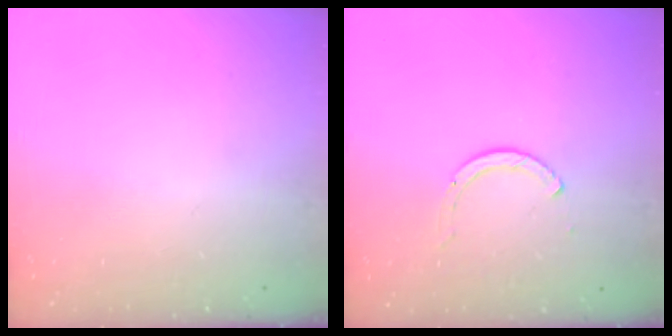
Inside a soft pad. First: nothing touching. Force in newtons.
{"total": 2.6, "press": 2.6, "slide": 0.3}